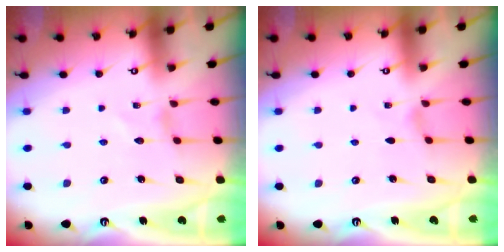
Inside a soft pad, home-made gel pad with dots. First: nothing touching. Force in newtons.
{"total": 0.0}